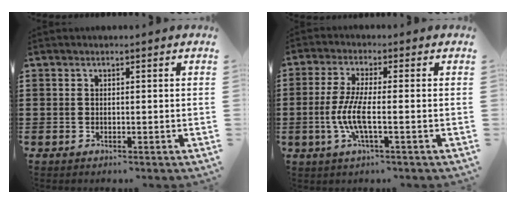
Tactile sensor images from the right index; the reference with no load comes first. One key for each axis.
{"total": 6.2, "fx": -1.5, "fy": 1.1, "fz": 5.9, "tx": -0.137, "ty": -0.012, "tz": -0.038}